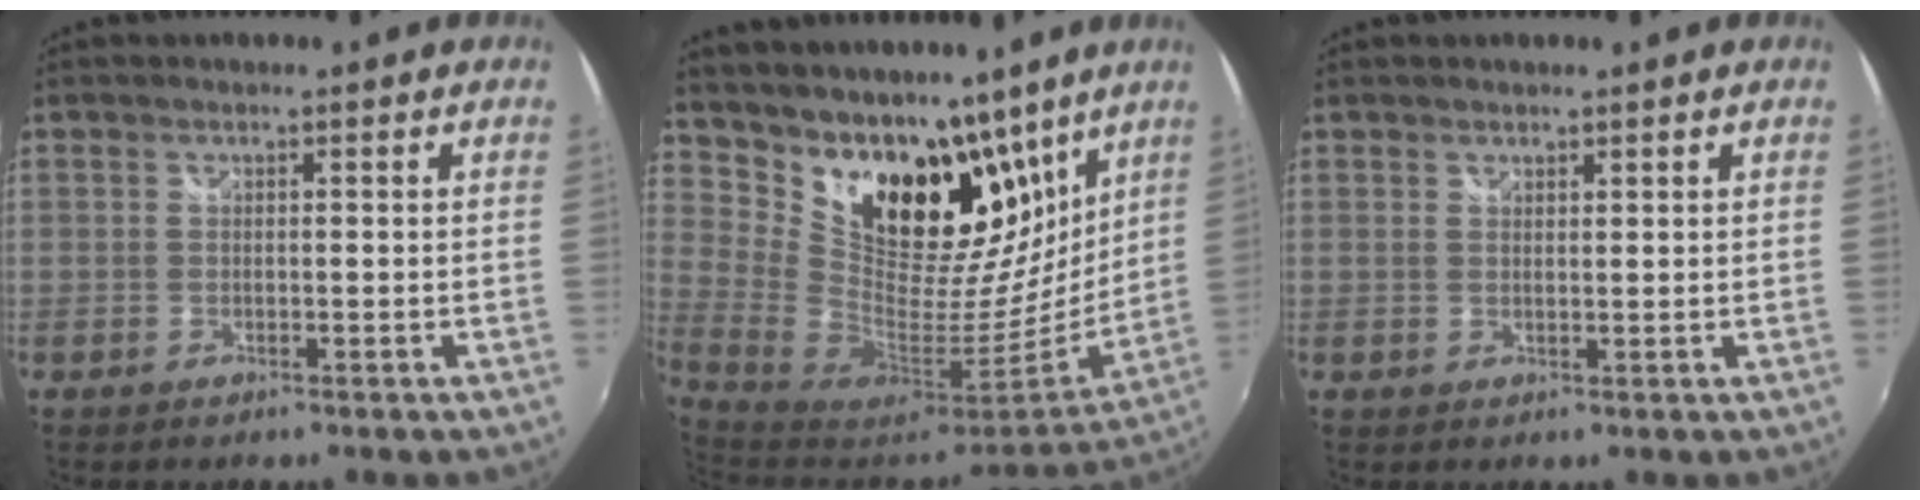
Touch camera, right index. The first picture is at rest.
{"total": 24.9, "force": [16.4, 14.6, 11.7], "torque": [-0.247, -0.011, 0.293]}
{"total": 1.1, "force": [1.0, 0.4, 0.2], "torque": [-0.001, 0.001, 0.018]}